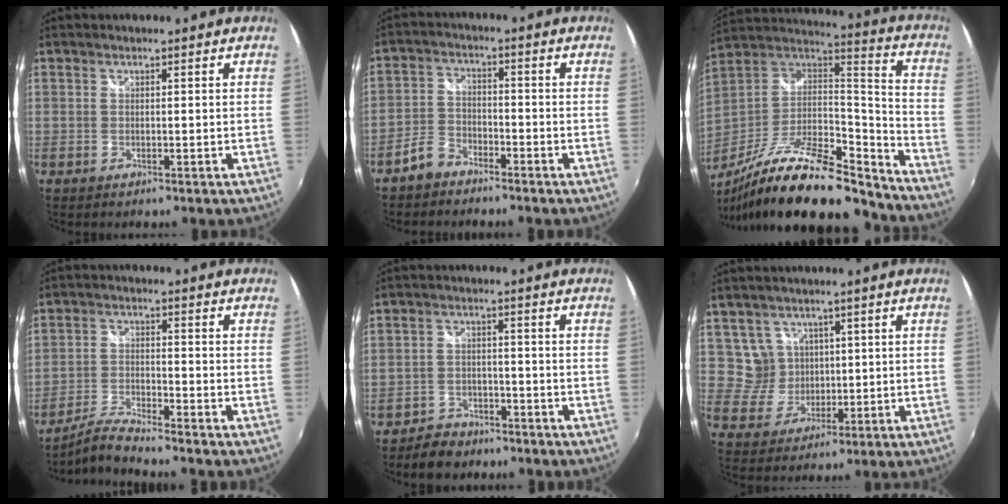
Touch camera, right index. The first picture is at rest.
{"total": 4.9, "force": [-3.9, 2.5, 1.5], "torque": [-0.039, 0.015, -0.074]}
{"total": 26.1, "force": [-19.2, 7.2, 16.1], "torque": [-0.276, -0.028, -0.317]}
{"total": 6.0, "force": [-5.6, -0.9, 1.9], "torque": [-0.056, 0.003, -0.112]}
{"total": 6.1, "force": [-4.9, 3.5, 1.2], "torque": [-0.046, 0.015, -0.079]}
{"total": 5.6, "force": [2.4, 5.1, 0.4], "torque": [-0.007, 0.007, 0.054]}